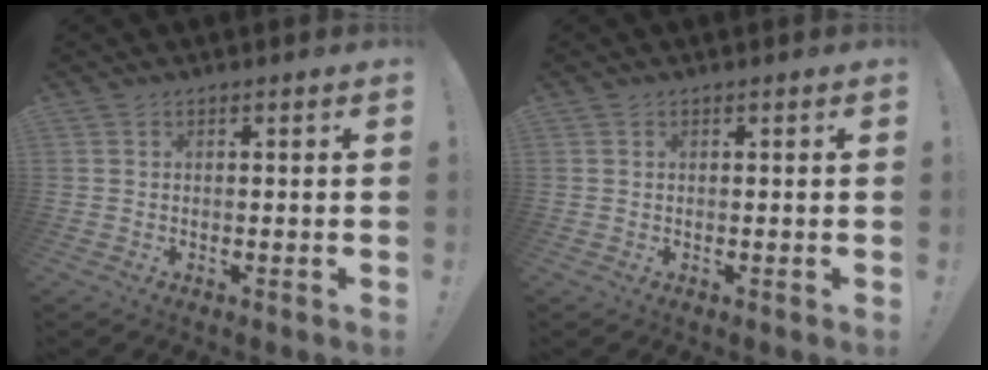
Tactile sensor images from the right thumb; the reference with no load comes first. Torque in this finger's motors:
{"motor_torque": [0.07, -0.06, -0.15, -0.04, 0.00]}